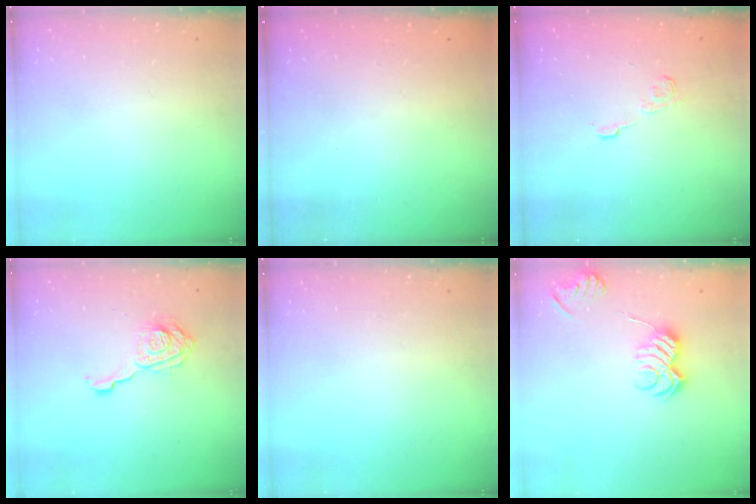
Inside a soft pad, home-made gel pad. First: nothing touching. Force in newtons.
{"total": 2.3, "press": 2.2, "slide": 0.8}
{"total": 2.7, "press": 2.3, "slide": 1.4}
{"total": 11.5, "press": 11.4, "slide": 1.1}
{"total": 0.0}
{"total": 10.0, "press": 10.0, "slide": 0.3}